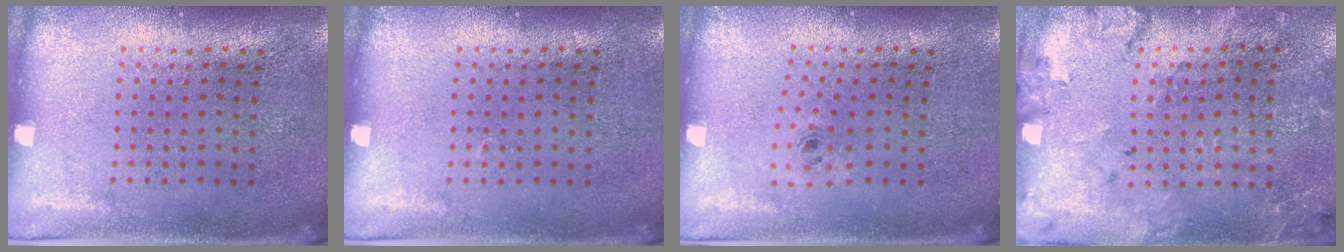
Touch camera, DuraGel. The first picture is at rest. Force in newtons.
{"total": 0.0}
{"total": 0.6, "press": 0.3, "slide": 0.6}
{"total": 1.8, "press": 1.6, "slide": 0.7}